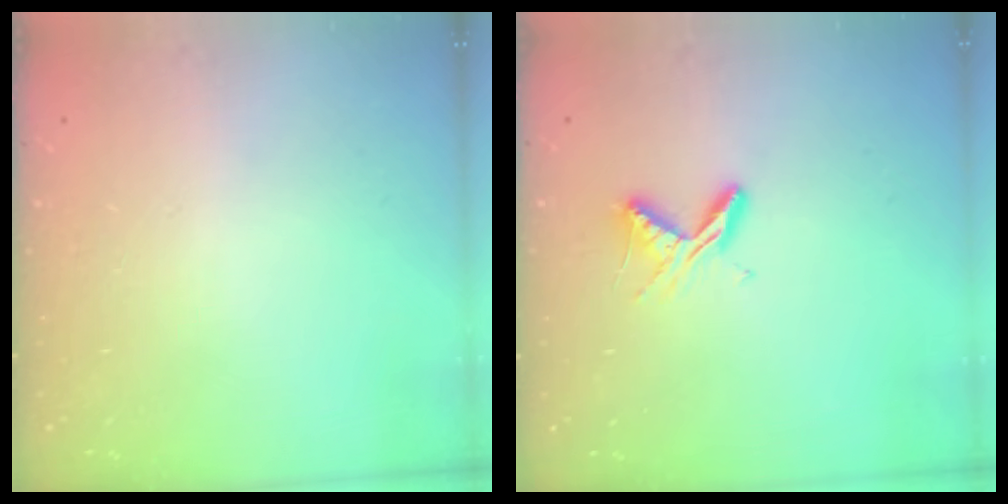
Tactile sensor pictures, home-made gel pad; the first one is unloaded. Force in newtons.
{"total": 6.5, "press": 6.4, "slide": 0.7}